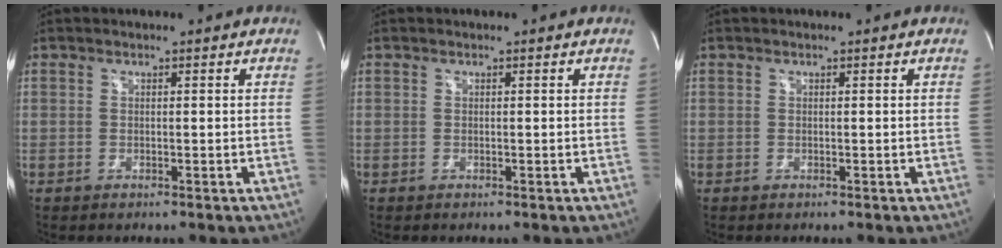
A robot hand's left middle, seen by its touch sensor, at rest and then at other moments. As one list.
[{"total": 0.0}, {"total": 0.0}]